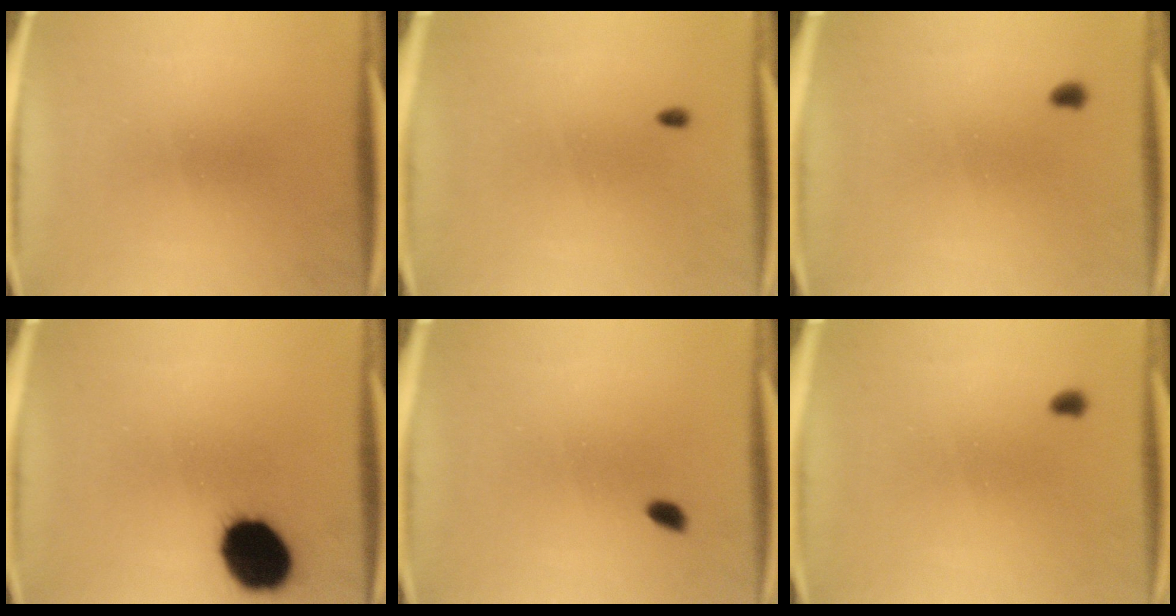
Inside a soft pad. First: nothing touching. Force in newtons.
{"total": 0.7}
{"total": 1.0}
{"total": 15.8}
{"total": 1.4}
{"total": 1.0}